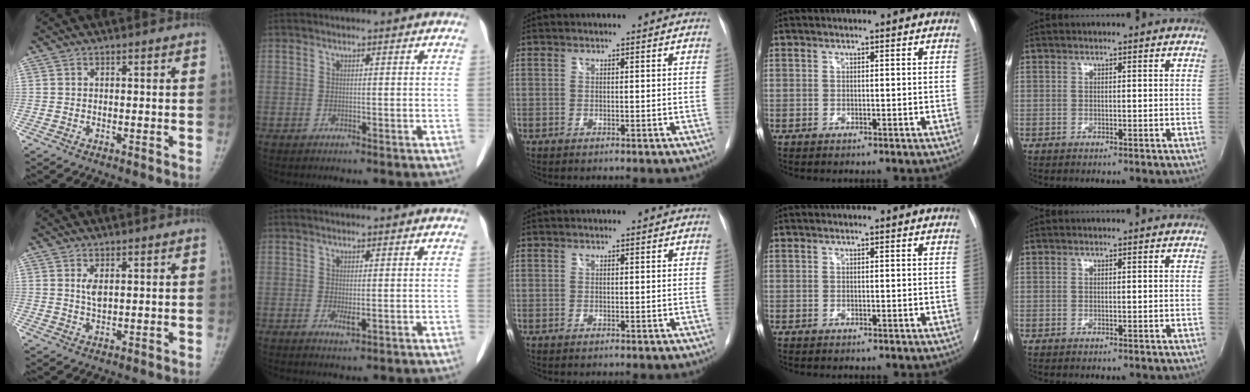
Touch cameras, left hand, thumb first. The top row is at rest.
{"thumb": {"total": 2.4, "force": [0.9, 1.1, 1.9], "torque": [-0.032, -0.008, 0.022]}, "index": {"total": 1.7, "force": [0.3, 0.4, 1.6], "torque": [-0.029, -0.002, 0.008]}}